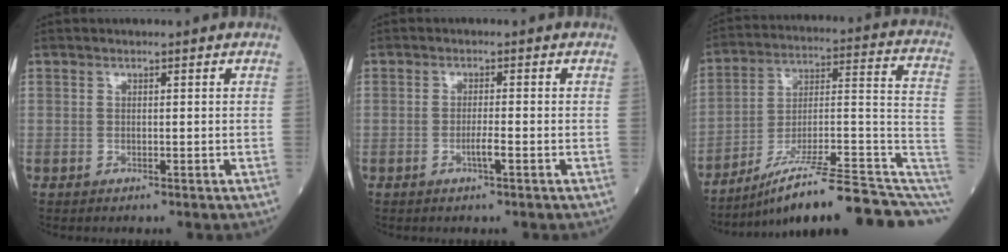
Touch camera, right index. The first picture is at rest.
{"total": 2.2, "force": [-0.9, -0.1, 2.0], "torque": [-0.039, -0.002, -0.018]}
{"total": 21.0, "force": [-14.0, 2.5, 15.4], "torque": [-0.163, 0.042, -0.217]}